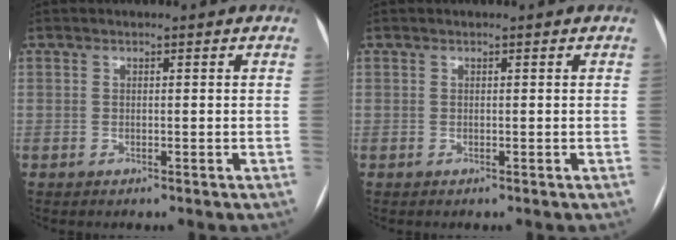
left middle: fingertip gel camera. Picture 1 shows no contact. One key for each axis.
{"total": 0.0}